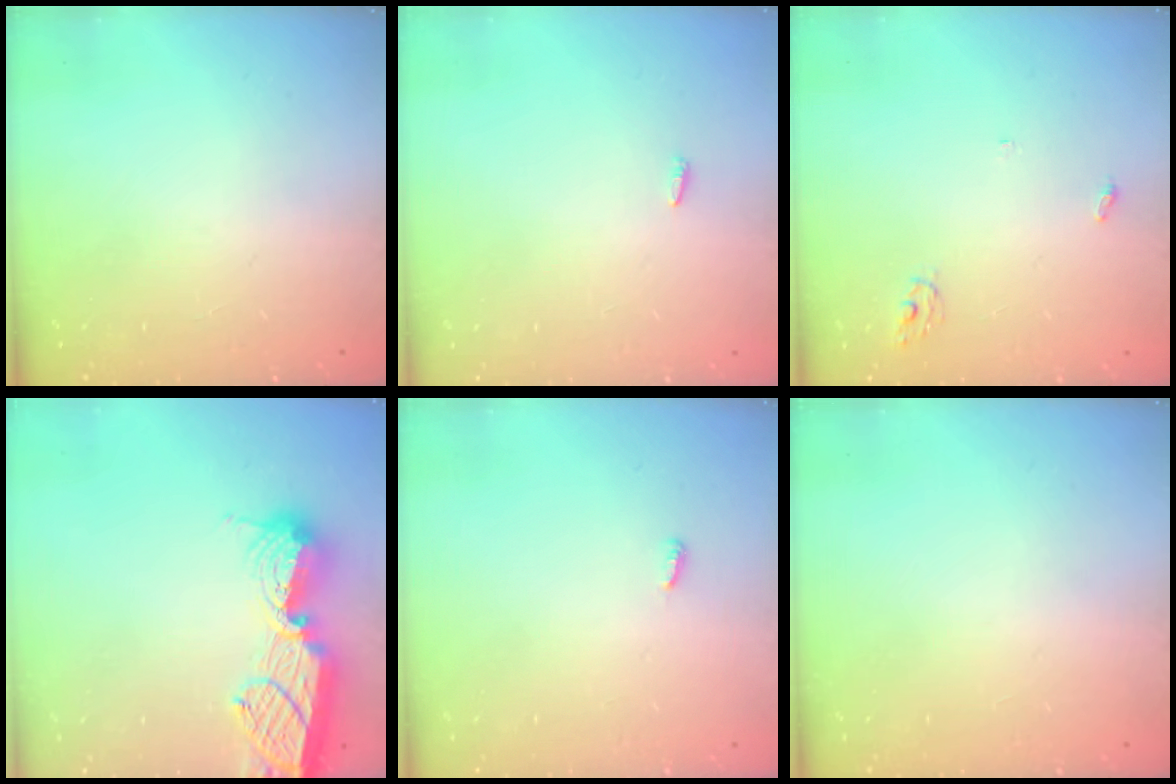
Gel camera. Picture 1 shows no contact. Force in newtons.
{"total": 1.8, "press": 1.7, "slide": 0.6}
{"total": 2.8, "press": 2.8, "slide": 0.2}
{"total": 15.2, "press": 15.1, "slide": 1.3}
{"total": 2.9, "press": 2.9, "slide": 0.2}
{"total": 1.1, "press": 0.8, "slide": 0.7}